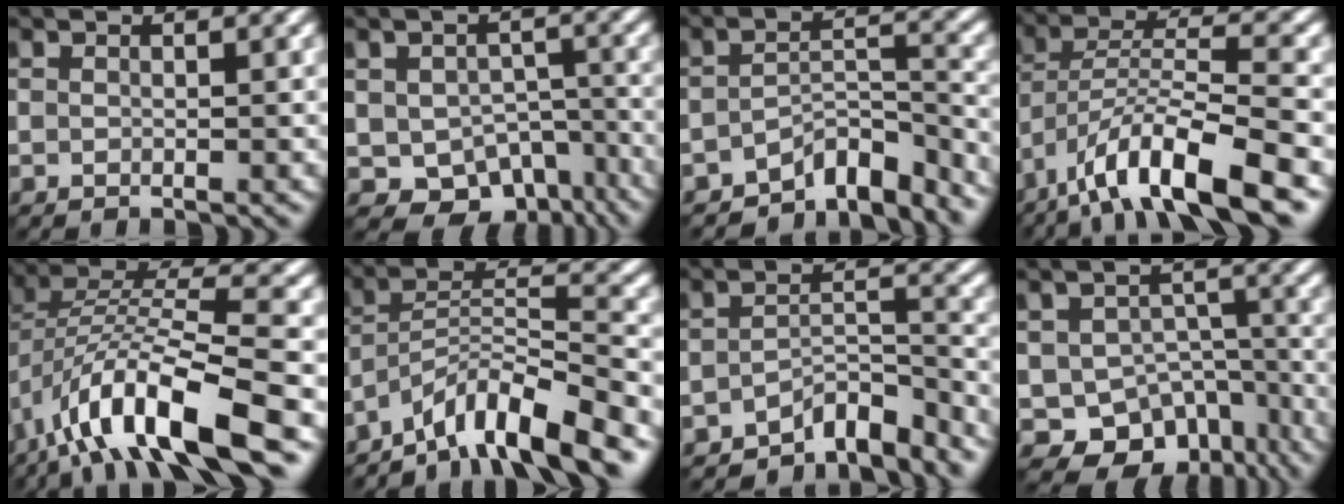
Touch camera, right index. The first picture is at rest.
{"total": 7.4, "force": [-3.7, 4.9, 4.0], "torque": [-0.053, -0.032, -0.039]}
{"total": 5.7, "force": [-4.8, 2.0, 2.3], "torque": [-0.016, 0.000, -0.079]}
{"total": 10.6, "force": [-6.8, 2.7, 7.7], "torque": [-0.125, 0.010, -0.126]}
{"total": 11.7, "force": [-5.7, 3.7, 9.5], "torque": [-0.175, 0.009, -0.109]}
{"total": 8.3, "force": [-6.5, 1.4, 5.0], "torque": [-0.076, 0.010, -0.120]}
{"total": 5.0, "force": [-4.4, 1.5, 1.9], "torque": [-0.015, 0.004, -0.074]}
{"total": 8.1, "force": [-4.3, 5.7, 3.8], "torque": [-0.043, -0.029, -0.051]}